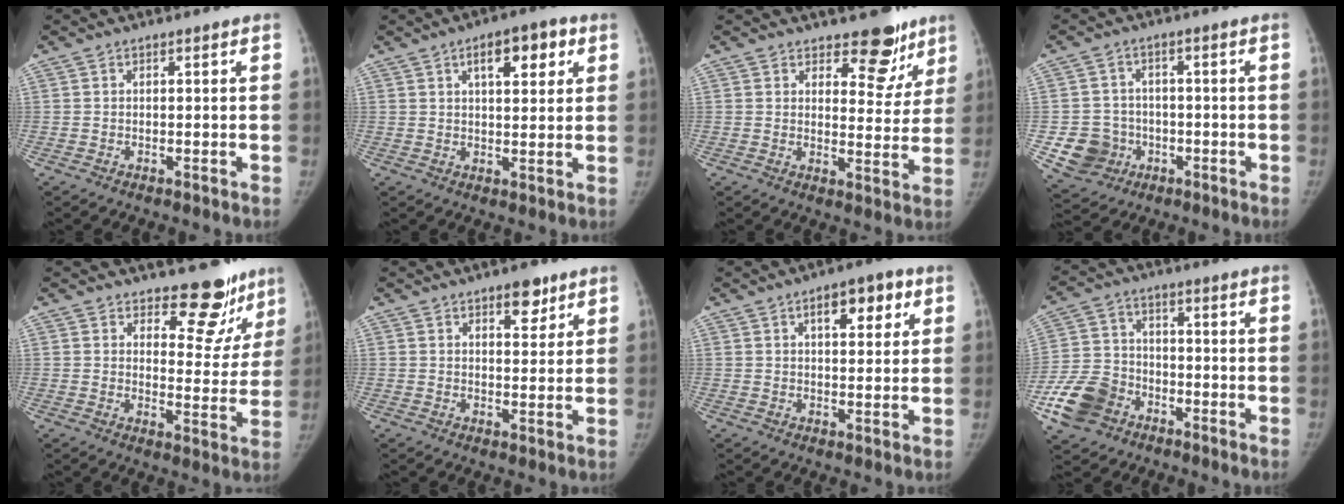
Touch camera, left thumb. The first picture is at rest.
{"total": 8.5, "force": [3.7, 3.6, 6.7], "torque": [-0.073, -0.003, 0.050]}
{"total": 9.2, "force": [6.8, 4.8, 4.0], "torque": [-0.003, -0.045, 0.087]}
{"total": 8.1, "force": [-2.4, 7.5, 2.0], "torque": [-0.017, 0.017, -0.031]}
{"total": 10.9, "force": [9.0, 5.0, 3.6], "torque": [0.002, -0.079, 0.112]}
{"total": 5.2, "force": [3.3, 2.5, 3.2], "torque": [-0.019, -0.018, 0.045]}
{"total": 7.9, "force": [3.5, 3.6, 6.1], "torque": [-0.059, -0.005, 0.046]}
{"total": 11.3, "force": [-5.9, 8.5, 4.7], "torque": [-0.078, 0.029, -0.114]}